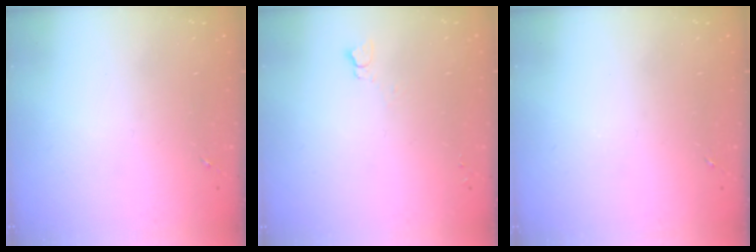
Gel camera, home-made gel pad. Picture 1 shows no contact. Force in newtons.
{"total": 2.7, "press": 2.7, "slide": 0.3}
{"total": 0.0}